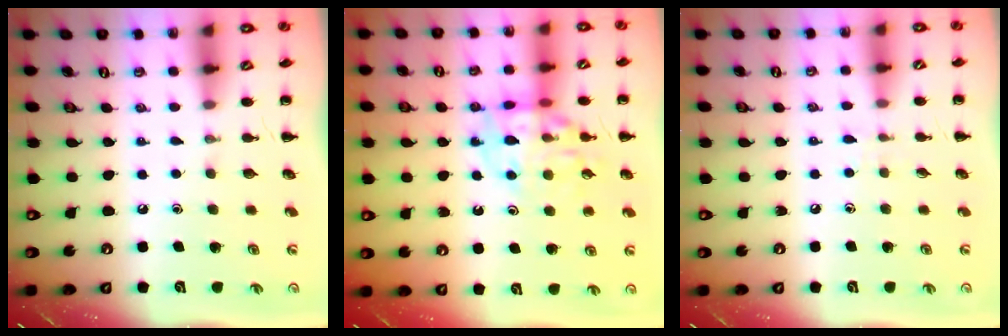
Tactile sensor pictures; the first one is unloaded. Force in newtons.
{"total": 13.9, "press": 13.8, "slide": 1.8}
{"total": 3.9, "press": 3.6, "slide": 1.5}